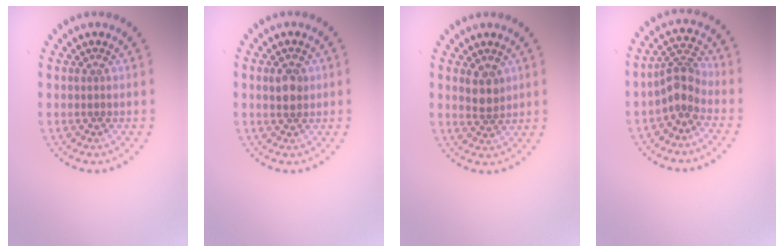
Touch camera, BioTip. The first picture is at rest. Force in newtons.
{"total": 2.0, "press": 1.9, "slide": 0.4}
{"total": 2.1, "press": 1.8, "slide": 1.0}
{"total": 2.9, "press": 2.3, "slide": 1.8}